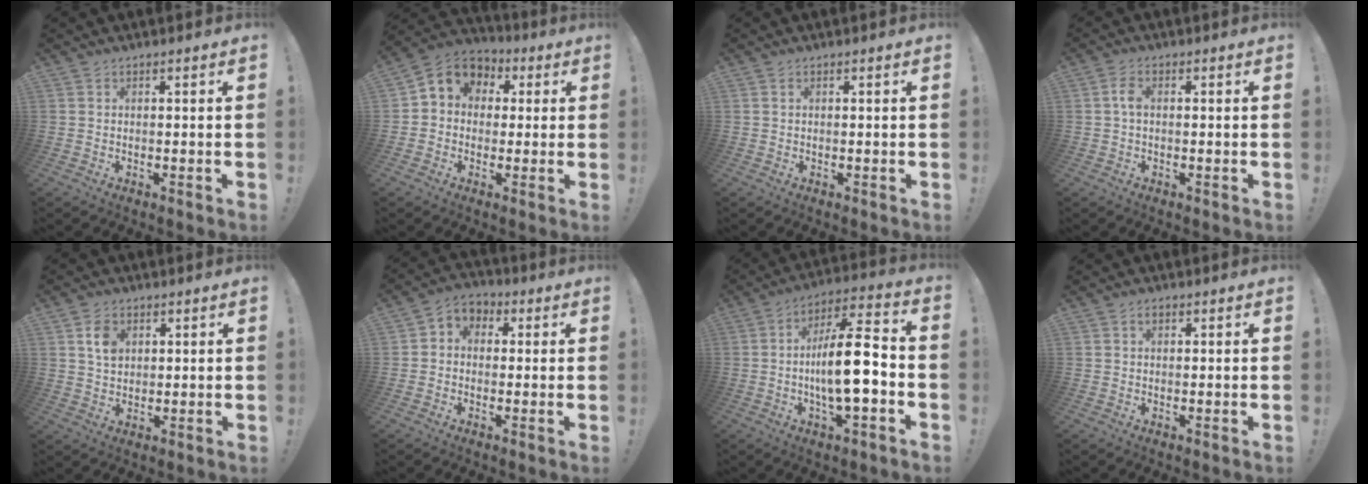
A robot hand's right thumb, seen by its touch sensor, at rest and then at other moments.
{"total": 7.5, "force": [1.1, 6.9, 2.9], "torque": [-0.040, 0.002, 0.027]}
{"total": 0.0}
{"total": 3.3, "force": [-0.1, 1.8, 2.8], "torque": [-0.054, 0.012, -0.001]}
{"total": 5.9, "force": [2.2, 4.6, 3.0], "torque": [-0.037, -0.002, 0.039]}
{"total": 5.1, "force": [-1.3, 4.6, 1.9], "torque": [-0.028, 0.012, -0.023]}
{"total": 16.3, "force": [-2.8, 4.2, 15.5], "torque": [-0.270, 0.008, -0.050]}
{"total": 1.1, "force": [0.6, 0.6, 0.7], "torque": [-0.012, 0.002, 0.010]}